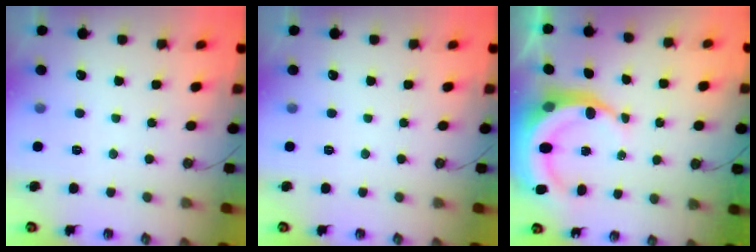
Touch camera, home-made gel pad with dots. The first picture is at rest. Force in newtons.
{"total": 0.0}
{"total": 9.9, "press": 9.8, "slide": 1.3}